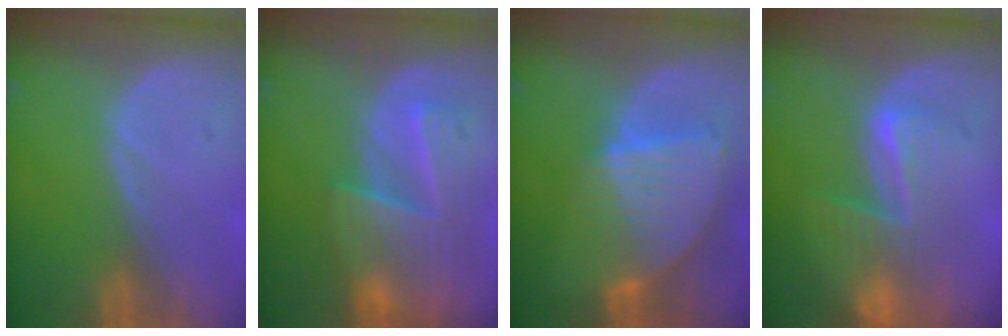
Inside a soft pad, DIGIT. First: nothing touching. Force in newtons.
{"total": 9.1, "press": 8.2, "slide": 3.9}
{"total": 8.7, "press": 7.6, "slide": 4.2}
{"total": 7.1, "press": 6.9, "slide": 1.9}